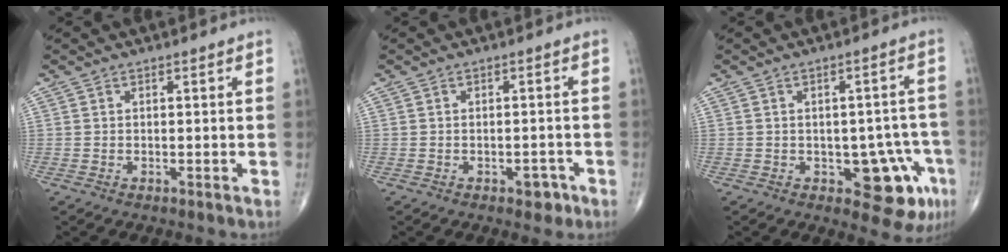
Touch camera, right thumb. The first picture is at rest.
{"total": 2.6, "force": [-1.5, 1.5, 1.5], "torque": [-0.011, 0.010, -0.015]}
{"total": 9.4, "force": [-3.6, 4.9, 7.1], "torque": [-0.051, 0.016, -0.036]}